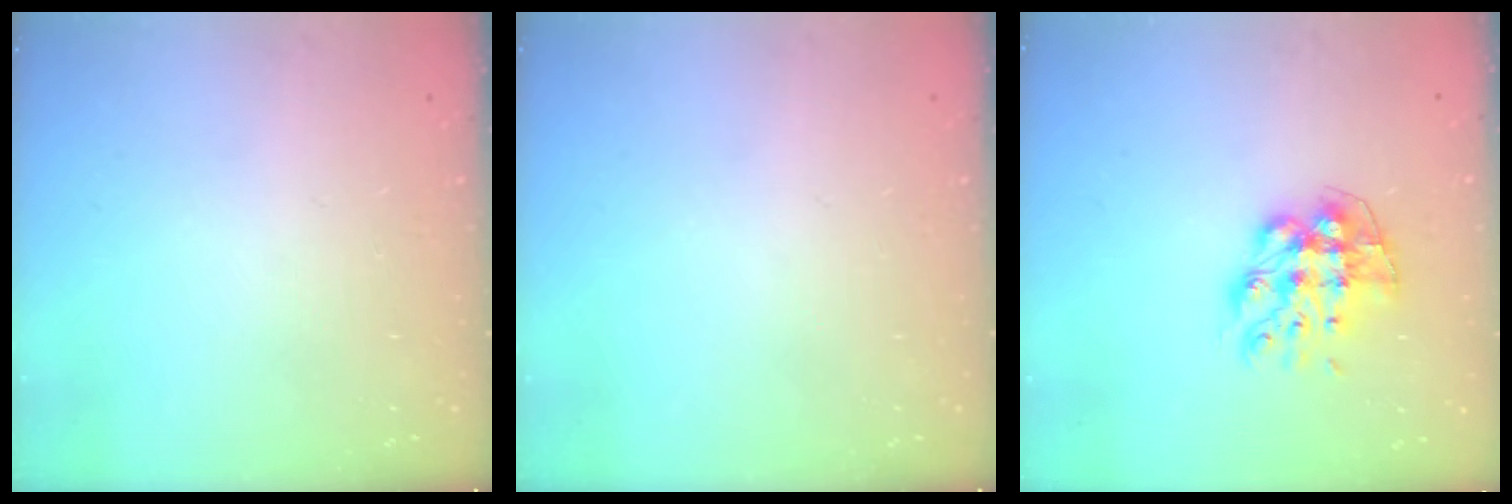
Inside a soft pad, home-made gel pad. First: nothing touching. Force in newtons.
{"total": 0.0}
{"total": 9.9, "press": 9.9, "slide": 0.6}